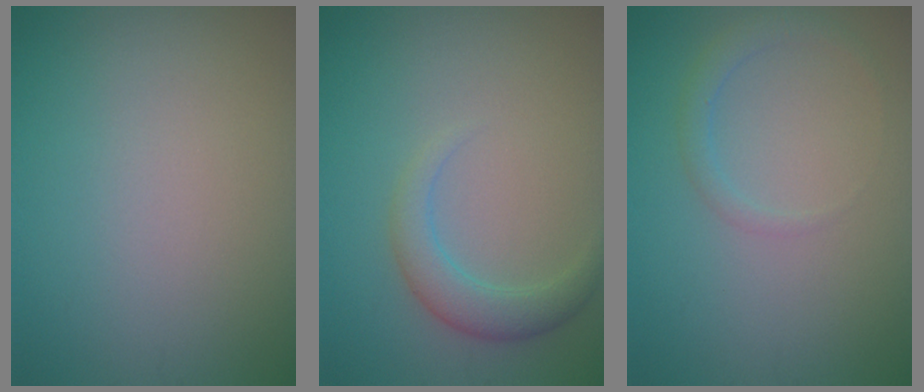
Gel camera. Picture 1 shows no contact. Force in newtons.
{"total": 2.8, "press": 2.8, "slide": 0.2}
{"total": 1.5, "press": 1.5, "slide": 0.2}